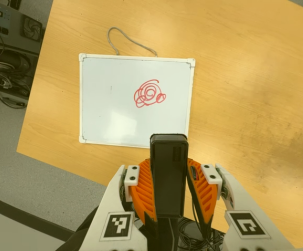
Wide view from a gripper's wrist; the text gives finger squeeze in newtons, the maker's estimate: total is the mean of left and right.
{"total": 4.9, "left": 3.3, "right": 6.6}